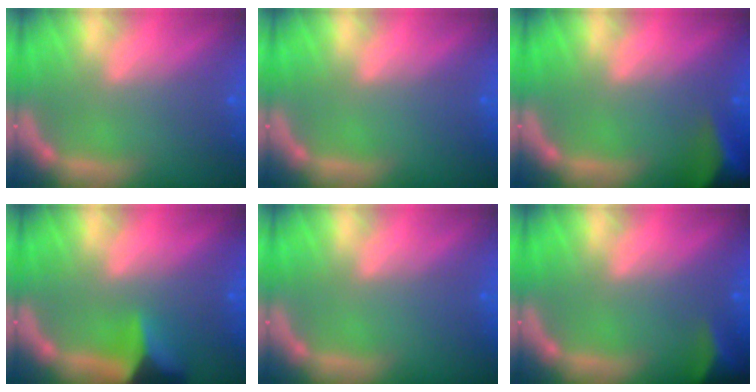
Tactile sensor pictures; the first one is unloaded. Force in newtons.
{"total": 0.0}
{"total": 8.0}
{"total": 5.0}
{"total": 0.0}
{"total": 4.0}